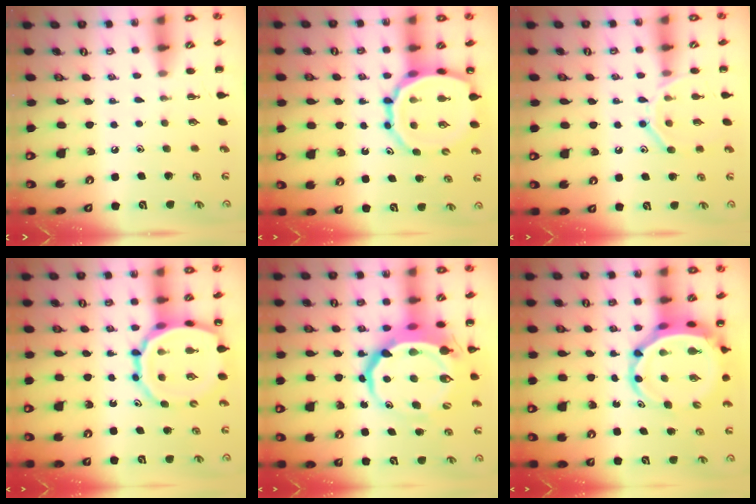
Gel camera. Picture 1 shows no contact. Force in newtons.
{"total": 16.3, "press": 15.8, "slide": 4.0}
{"total": 11.6, "press": 11.5, "slide": 1.4}
{"total": 16.3, "press": 15.8, "slide": 4.0}
{"total": 12.2, "press": 11.8, "slide": 3.2}
{"total": 7.7, "press": 7.4, "slide": 2.1}